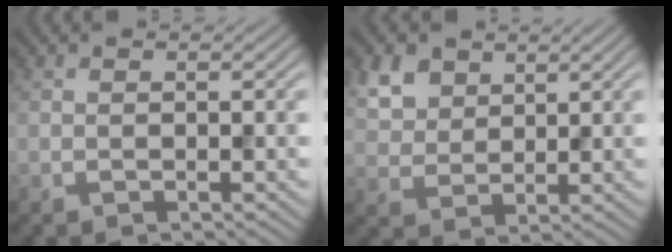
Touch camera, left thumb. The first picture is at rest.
{"total": 5.6, "force": [3.1, 3.8, 2.8], "torque": [-0.082, 0.001, 0.066]}